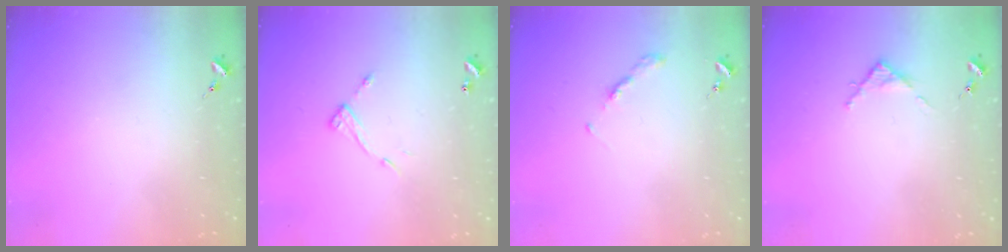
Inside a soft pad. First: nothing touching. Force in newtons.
{"total": 7.9, "press": 7.9, "slide": 0.3}
{"total": 3.2, "press": 3.2, "slide": 0.4}
{"total": 3.3, "press": 3.2, "slide": 0.3}